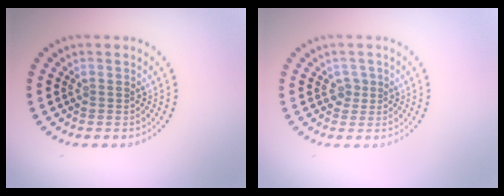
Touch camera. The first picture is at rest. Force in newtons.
{"total": 1.2, "press": 0.9, "slide": 0.8}